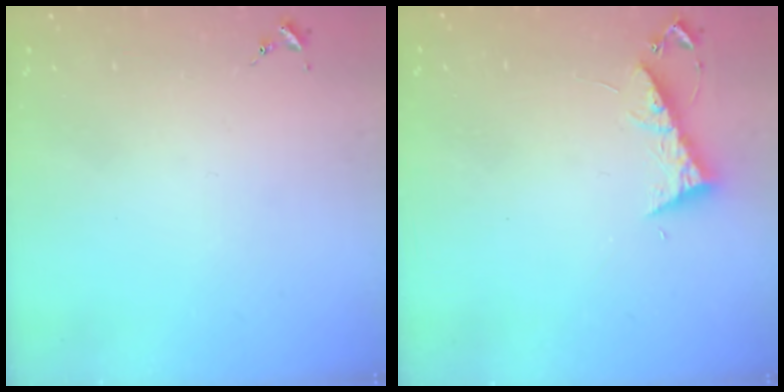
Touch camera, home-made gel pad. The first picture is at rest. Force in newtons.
{"total": 7.7, "press": 7.6, "slide": 0.6}